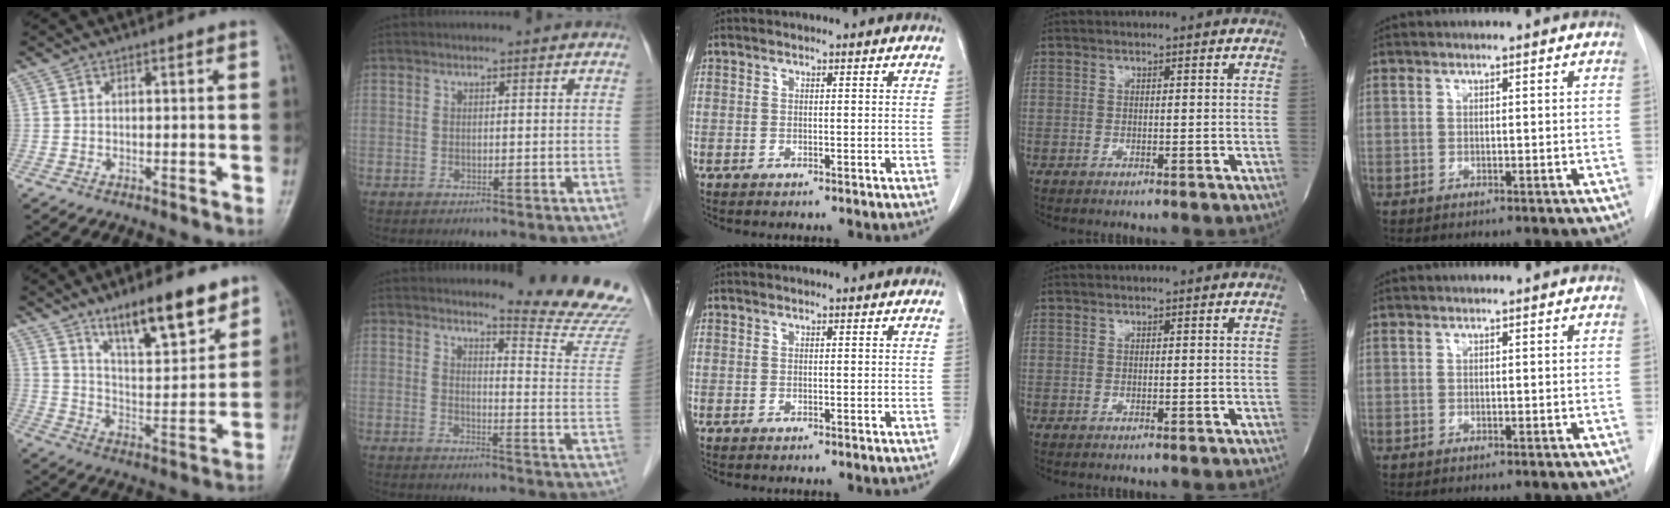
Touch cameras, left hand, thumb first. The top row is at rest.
{"thumb": {"total": 14.9, "force": [10.2, 4.2, 9.9], "torque": [-0.129, -0.062, 0.176]}, "index": {"total": 12.8, "force": [12.6, -1.5, 1.9], "torque": [-0.016, -0.135, 0.129]}}